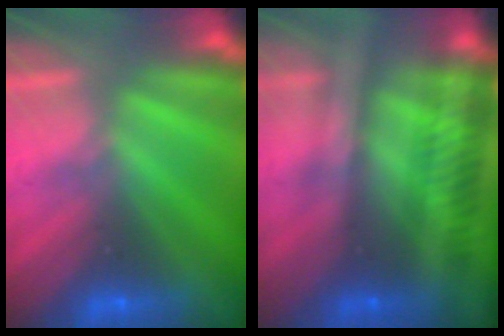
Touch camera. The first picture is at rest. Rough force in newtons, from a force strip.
{"total": 2.5}